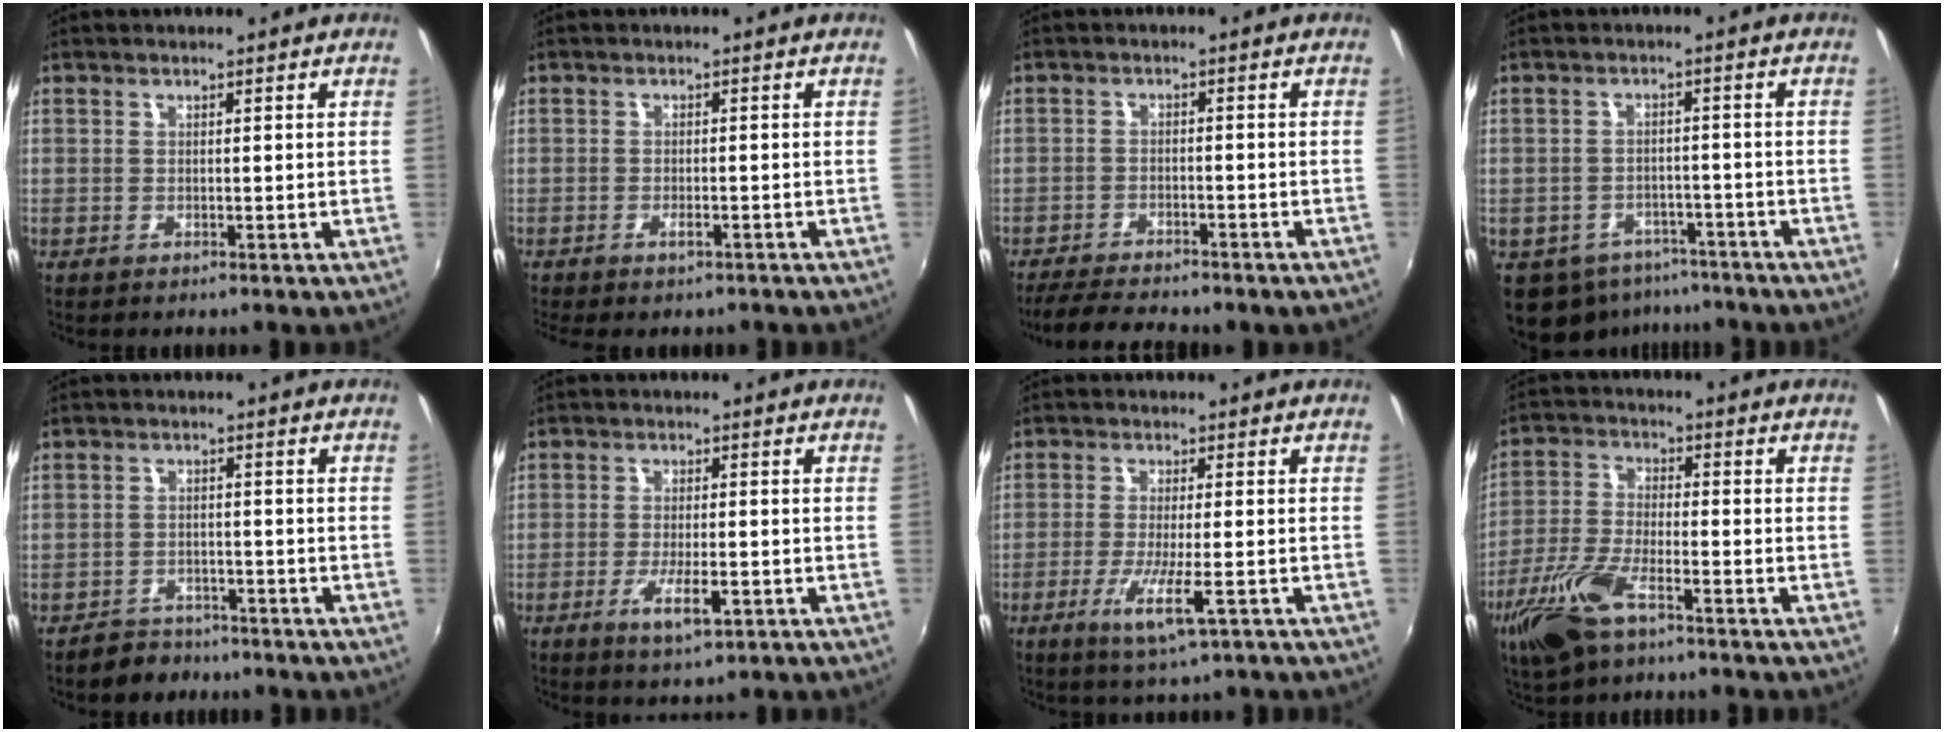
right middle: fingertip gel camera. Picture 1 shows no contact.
{"total": 2.1, "force": [-1.5, 0.8, 1.1], "torque": [-0.027, -0.003, -0.027]}
{"total": 9.7, "force": [-8.4, 2.5, 4.1], "torque": [-0.103, -0.021, -0.129]}
{"total": 10.1, "force": [-6.8, 6.8, 3.2], "torque": [-0.086, 0.000, -0.083]}
{"total": 5.0, "force": [-4.2, 2.7, 0.5], "torque": [-0.023, 0.009, -0.065]}
{"total": 5.8, "force": [-2.8, 1.5, 4.9], "torque": [-0.102, -0.014, -0.047]}
{"total": 7.0, "force": [-3.8, 0.9, 5.8], "torque": [-0.121, -0.019, -0.067]}
{"total": 11.6, "force": [-7.1, 3.9, 8.3], "torque": [-0.188, -0.017, -0.142]}